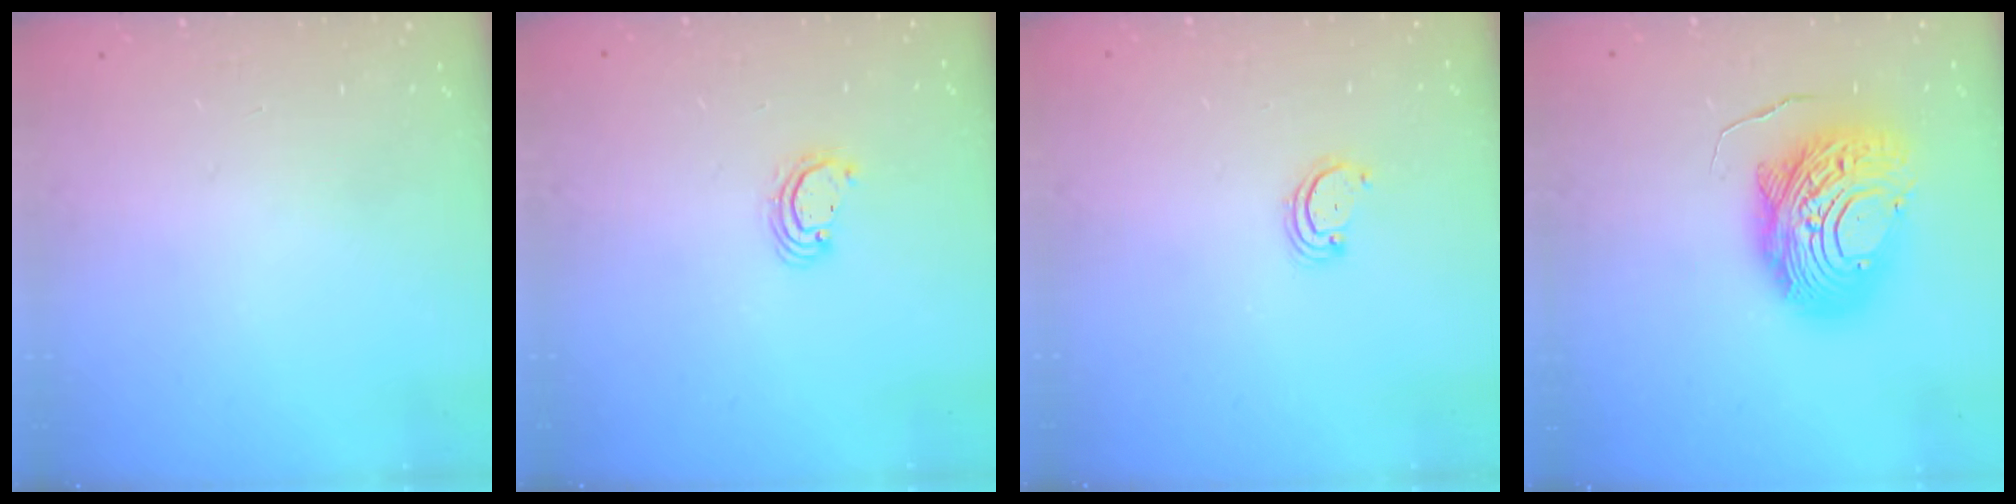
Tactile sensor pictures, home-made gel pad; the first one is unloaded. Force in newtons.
{"total": 3.1, "press": 3.1, "slide": 0.1}
{"total": 2.5, "press": 2.5, "slide": 0.3}
{"total": 17.5, "press": 17.5, "slide": 1.5}